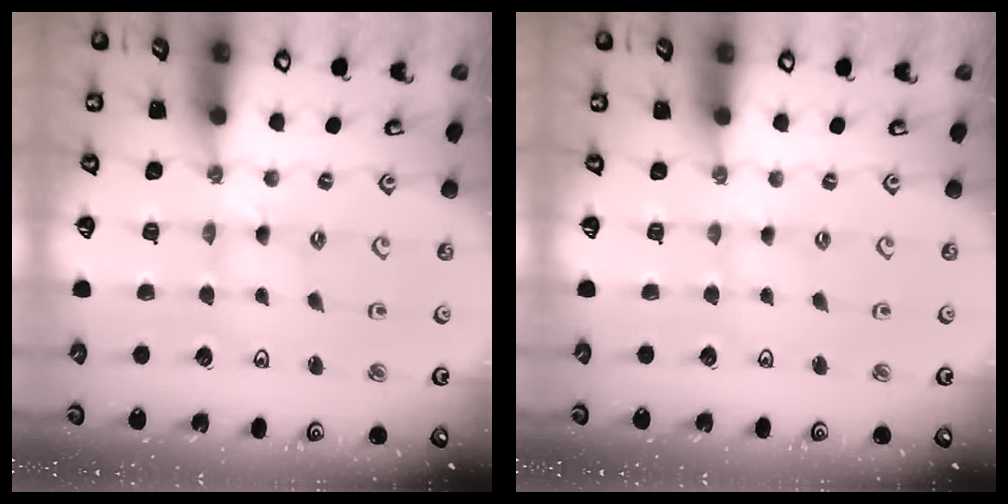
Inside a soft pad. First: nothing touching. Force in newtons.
{"total": 0.5, "press": 0.5, "slide": 0.1}